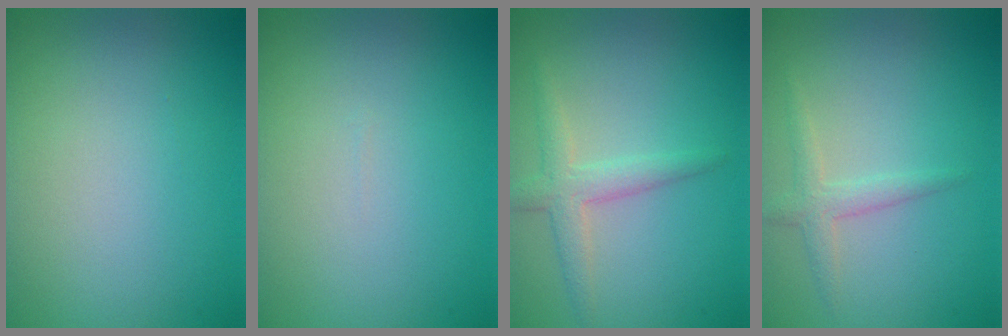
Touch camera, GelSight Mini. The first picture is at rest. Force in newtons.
{"total": 0.0}
{"total": 2.6, "press": 2.5, "slide": 0.1}
{"total": 1.8, "press": 1.8, "slide": 0.0}